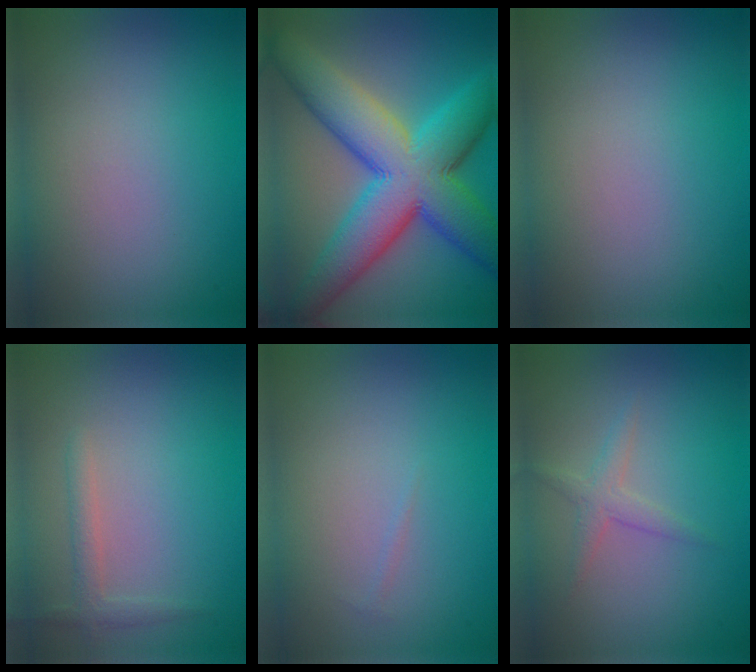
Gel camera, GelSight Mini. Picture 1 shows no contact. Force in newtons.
{"total": 13.1, "press": 13.1, "slide": 0.2}
{"total": 0.0}
{"total": 1.5, "press": 1.5, "slide": 0.1}
{"total": 0.8, "press": 0.8, "slide": 0.2}
{"total": 1.6, "press": 1.6, "slide": 0.1}